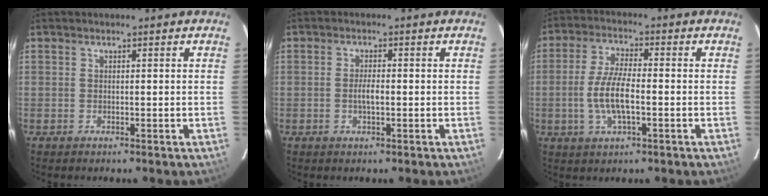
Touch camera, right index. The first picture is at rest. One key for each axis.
{"total": 2.5, "fx": -0.5, "fy": 0.8, "fz": 2.4, "tx": -0.044, "ty": 0.001, "tz": -0.009}
{"total": 8.2, "fx": -1.8, "fy": 2.7, "fz": 7.5, "tx": -0.154, "ty": -0.001, "tz": -0.036}